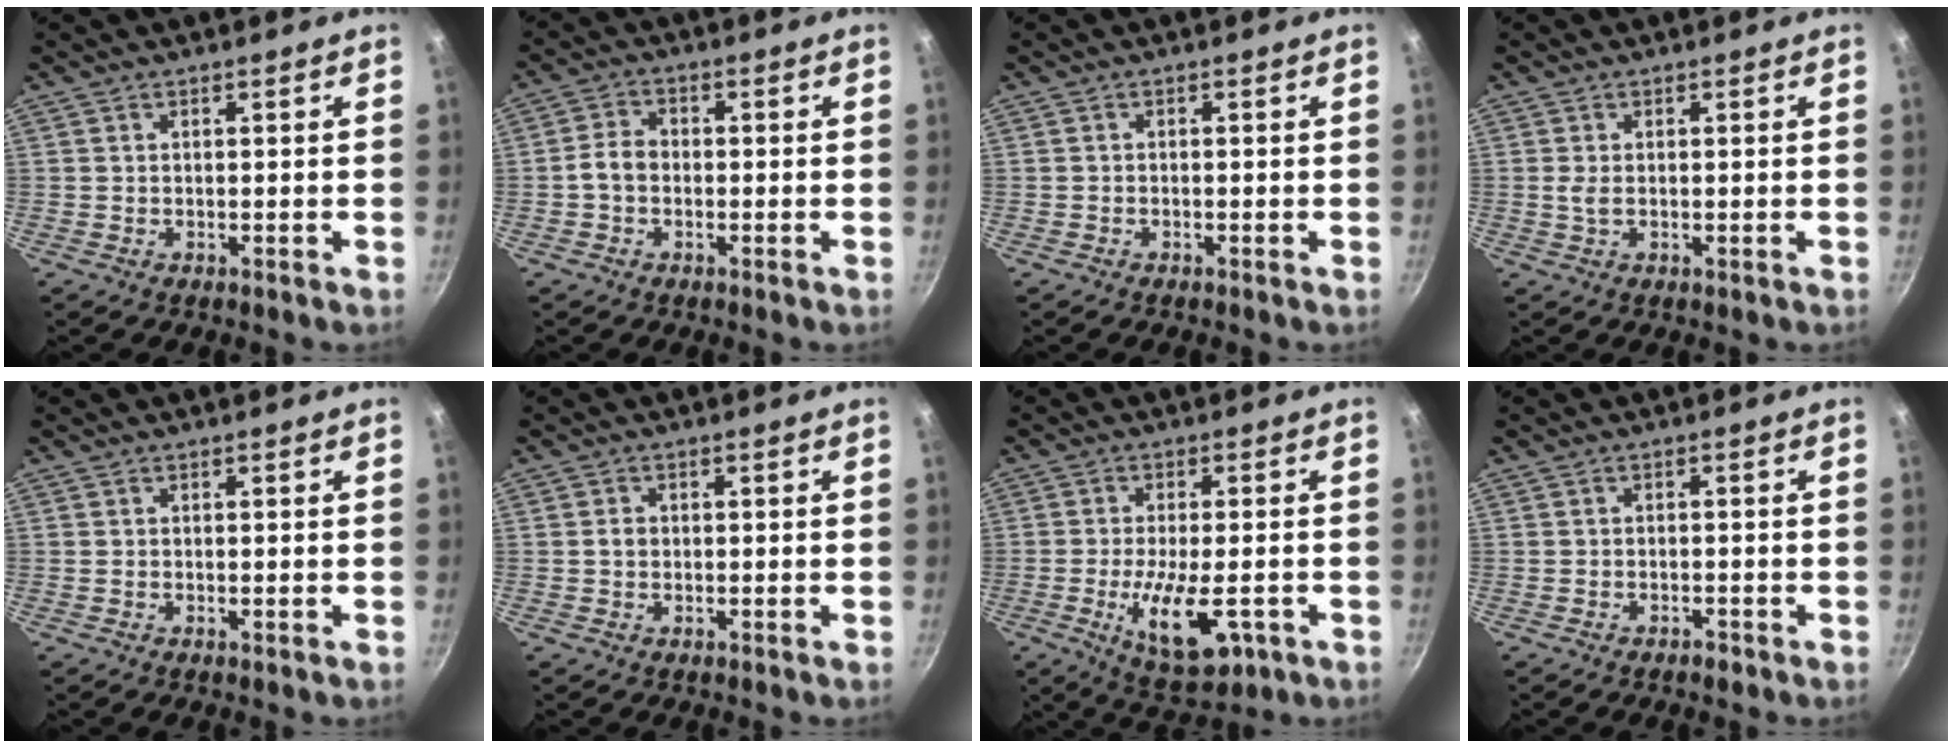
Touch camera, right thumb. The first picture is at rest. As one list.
[{"total": 4.2, "force": [-0.9, 3.0, 2.7], "torque": [-0.048, 0.016, -0.023]}, {"total": 0.0}, {"total": 1.6, "force": [0.0, 0.7, 1.5], "torque": [-0.043, -0.003, 0.002]}, {"total": 0.0}, {"total": 1.5, "force": [-0.1, 1.2, 0.8], "torque": [-0.011, 0.004, -0.003]}, {"total": 11.2, "force": [-3.6, 4.4, 9.6], "torque": [-0.162, -0.008, -0.049]}, {"total": 1.4, "force": [-1.1, 0.6, 0.7], "torque": [-0.014, 0.006, -0.019]}]